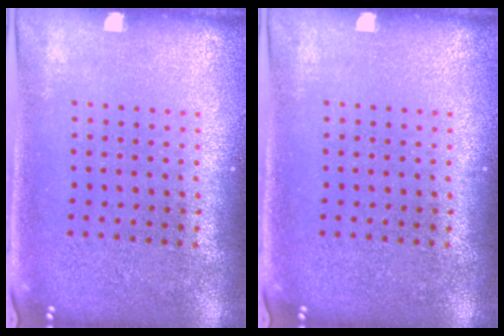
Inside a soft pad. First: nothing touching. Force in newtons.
{"total": 0.0}